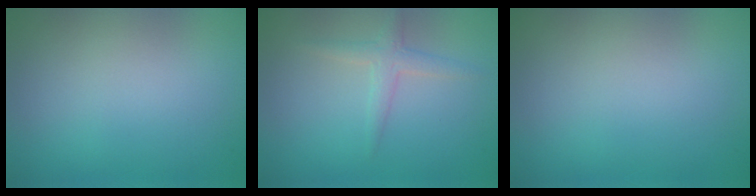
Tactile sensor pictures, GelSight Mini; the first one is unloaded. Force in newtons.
{"total": 1.8, "press": 1.8, "slide": 0.1}
{"total": 0.0}